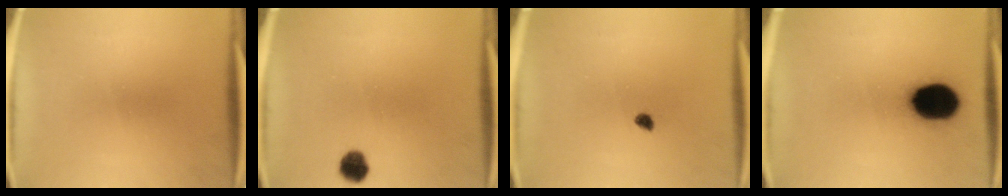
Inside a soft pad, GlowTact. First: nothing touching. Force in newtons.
{"total": 4.1}
{"total": 1.3}
{"total": 15.6}